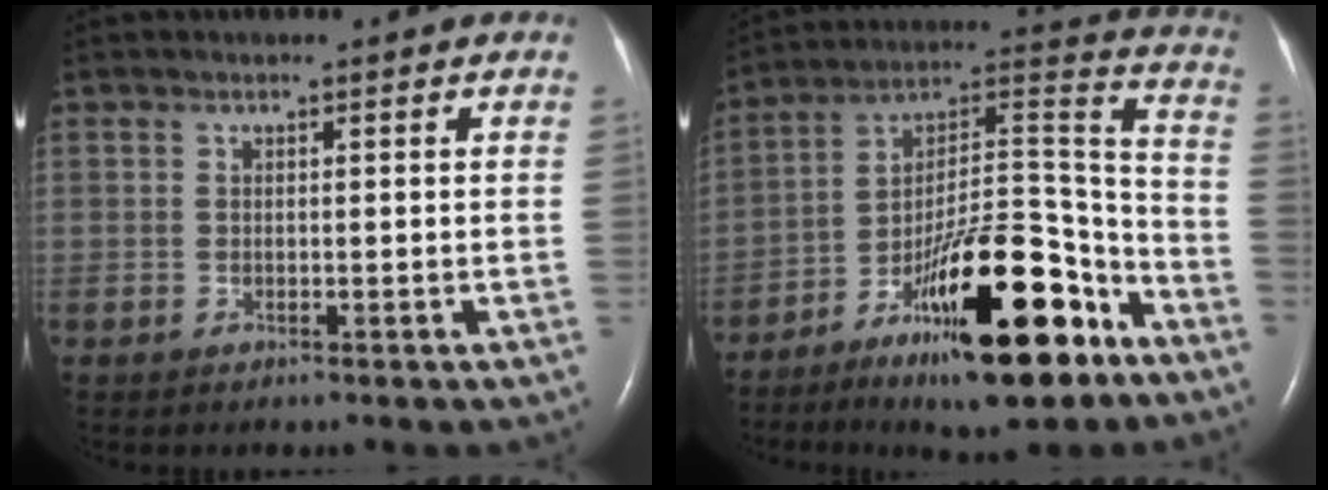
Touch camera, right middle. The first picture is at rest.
{"total": 22.9, "force": [-13.3, 5.0, 17.9], "torque": [-0.274, 0.009, -0.212]}